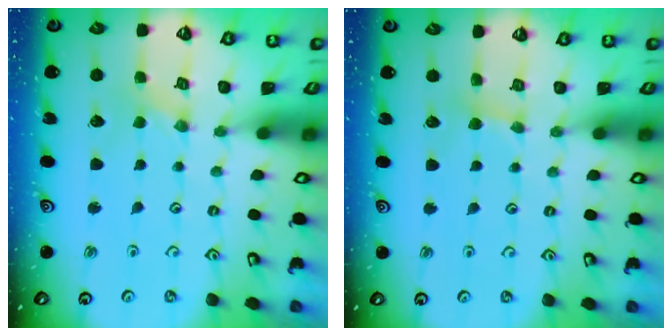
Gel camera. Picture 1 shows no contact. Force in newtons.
{"total": 3.2, "press": 3.2, "slide": 0.4}